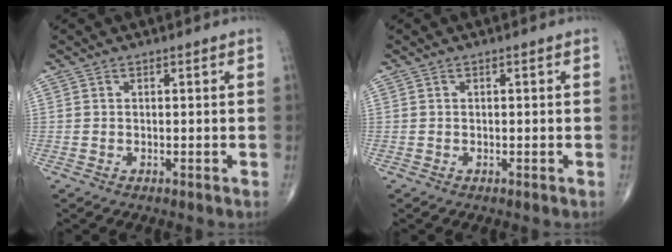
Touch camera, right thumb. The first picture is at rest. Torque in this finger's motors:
{"motor_torque": [-0.32, -0.02, -0.04, 0.14, -0.03]}